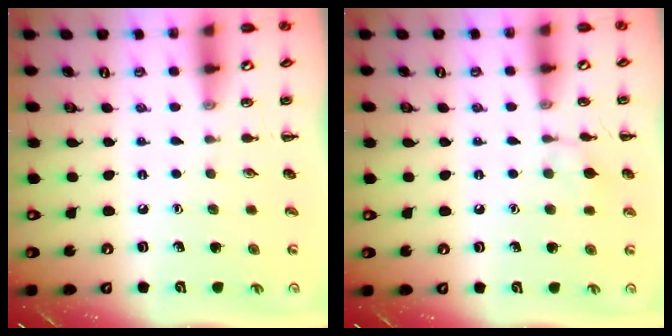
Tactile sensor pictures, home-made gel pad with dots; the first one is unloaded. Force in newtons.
{"total": 6.6, "press": 6.4, "slide": 1.7}